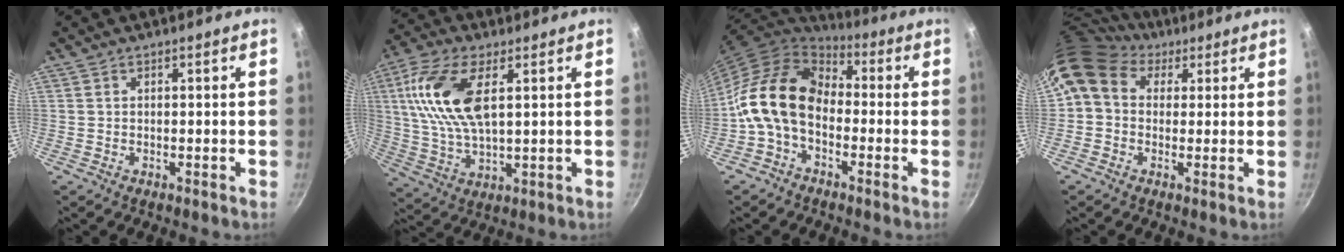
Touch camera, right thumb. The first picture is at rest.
{"total": 14.6, "force": [4.1, 6.8, 12.2], "torque": [-0.242, -0.005, 0.077]}
{"total": 14.2, "force": [-2.5, 10.0, 9.8], "torque": [-0.154, 0.046, -0.071]}
{"total": 10.0, "force": [3.4, 7.9, 5.0], "torque": [-0.070, 0.012, 0.039]}